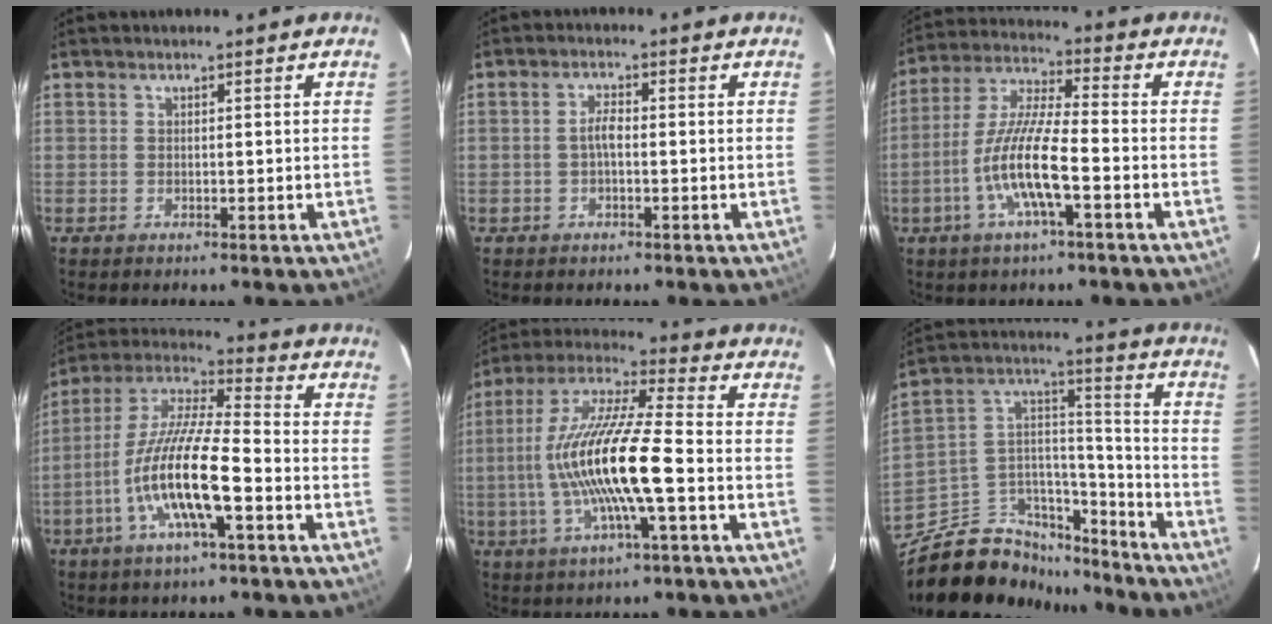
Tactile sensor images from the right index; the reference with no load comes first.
{"total": 2.2, "force": [-0.5, 0.8, 2.0], "torque": [-0.042, 0.008, -0.010]}
{"total": 12.0, "force": [-4.3, 1.8, 11.0], "torque": [-0.229, -0.004, -0.084]}
{"total": 15.5, "force": [-5.6, 2.9, 14.2], "torque": [-0.281, -0.008, -0.113]}
{"total": 17.2, "force": [-3.1, 1.8, 16.8], "torque": [-0.328, 0.000, -0.062]}
{"total": 19.8, "force": [-15.3, 10.1, 7.5], "torque": [-0.162, 0.070, -0.236]}